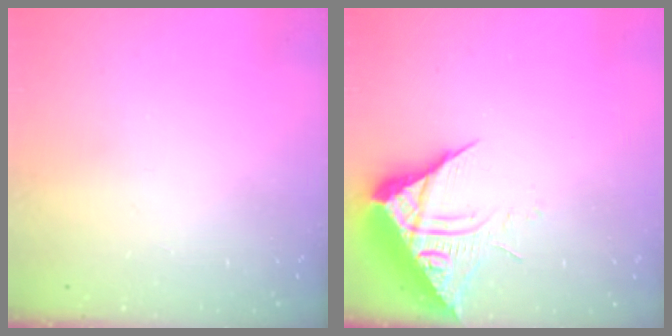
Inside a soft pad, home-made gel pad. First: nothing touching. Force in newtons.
{"total": 8.8, "press": 8.7, "slide": 0.9}